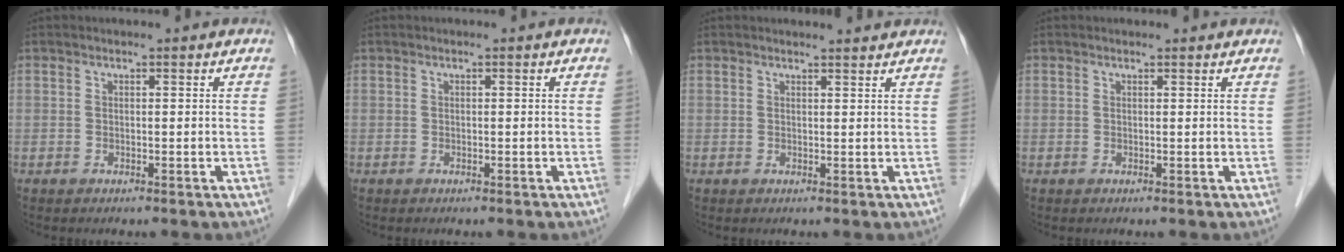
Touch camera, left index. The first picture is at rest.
{"total": 0.0}
{"total": 2.7, "force": [2.7, 0.1, 0.3], "torque": [-0.010, 0.001, 0.030]}
{"total": 2.0, "force": [1.9, 0.4, 0.3], "torque": [-0.013, 0.010, 0.020]}